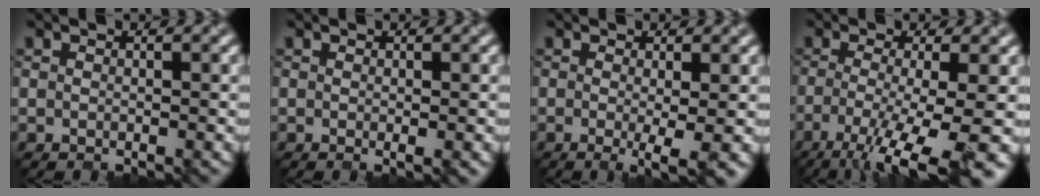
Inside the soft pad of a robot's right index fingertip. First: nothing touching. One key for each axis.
{"total": 0.8, "fx": 0.0, "fy": 0.1, "fz": 0.8, "tx": -0.012, "ty": -0.002, "tz": -0.001}
{"total": 3.1, "fx": -0.6, "fy": 0.3, "fz": 3.0, "tx": -0.048, "ty": -0.012, "tz": -0.008}
{"total": 10.2, "fx": -4.5, "fy": 2.6, "fz": 8.8, "tx": -0.137, "ty": -0.019, "tz": -0.072}